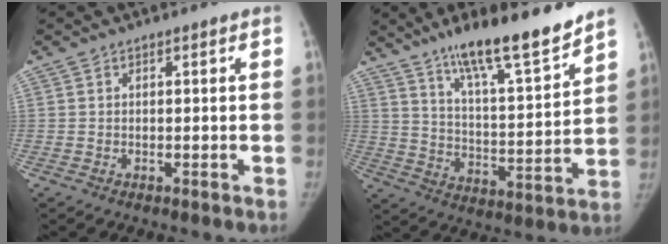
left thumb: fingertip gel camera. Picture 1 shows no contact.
{"total": 17.3, "force": [13.3, 2.6, 10.6], "torque": [-0.145, -0.084, 0.222]}